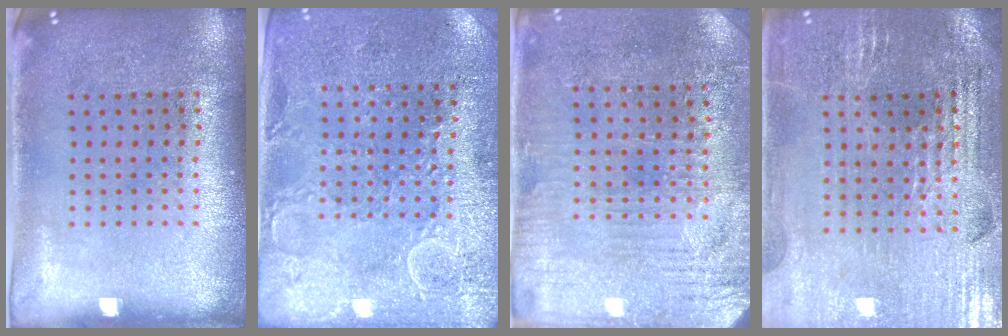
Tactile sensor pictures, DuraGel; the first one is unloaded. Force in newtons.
{"total": 2.8, "press": 2.7, "slide": 0.8}
{"total": 3.2, "press": 3.1, "slide": 0.8}
{"total": 2.9, "press": 2.9, "slide": 0.5}